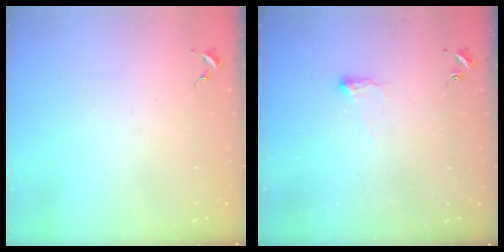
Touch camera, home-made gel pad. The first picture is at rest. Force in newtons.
{"total": 4.1, "press": 4.1, "slide": 0.7}